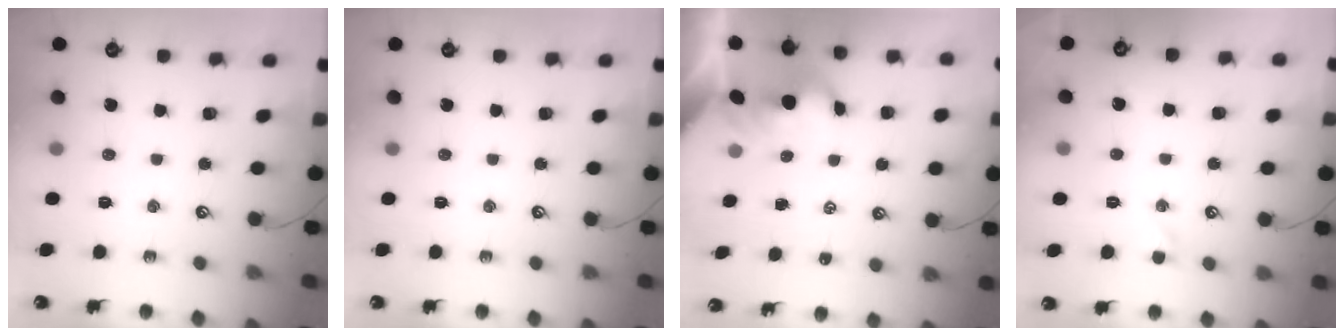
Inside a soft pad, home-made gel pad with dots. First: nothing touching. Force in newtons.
{"total": 0.0}
{"total": 2.2, "press": 2.2, "slide": 0.1}
{"total": 0.8, "press": 0.7, "slide": 0.5}